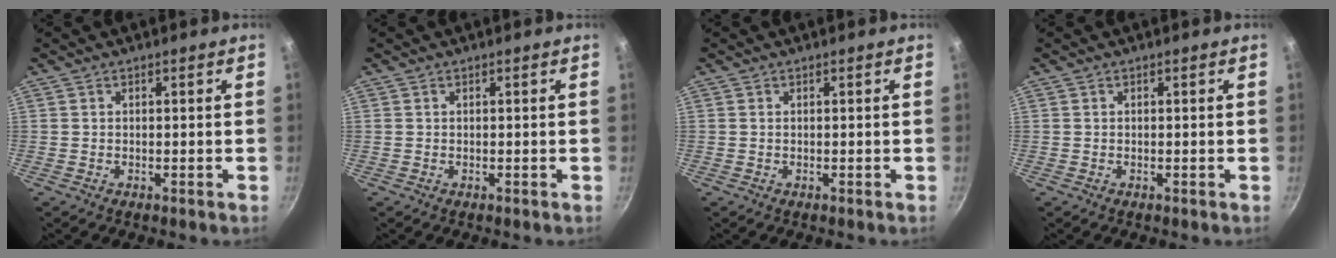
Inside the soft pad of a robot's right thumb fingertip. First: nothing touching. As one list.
[{"total": 0.0}, {"total": 0.0}, {"total": 0.0}]